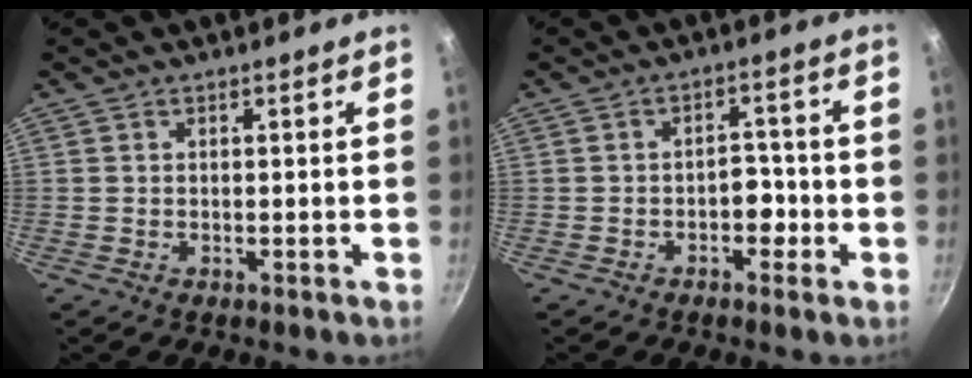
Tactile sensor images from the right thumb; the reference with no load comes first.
{"total": 4.0, "force": [-1.5, 2.6, 2.6], "torque": [-0.008, 0.022, -0.025]}